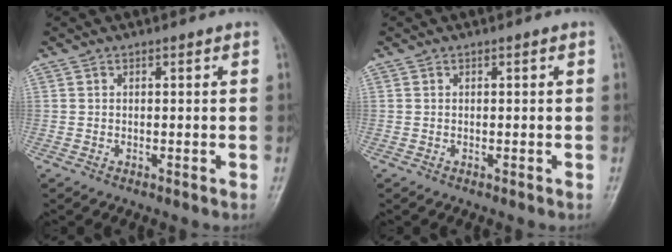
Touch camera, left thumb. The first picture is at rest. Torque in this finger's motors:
{"motor_torque": [0.00, 0.00, 0.01, -0.05, 0.00]}